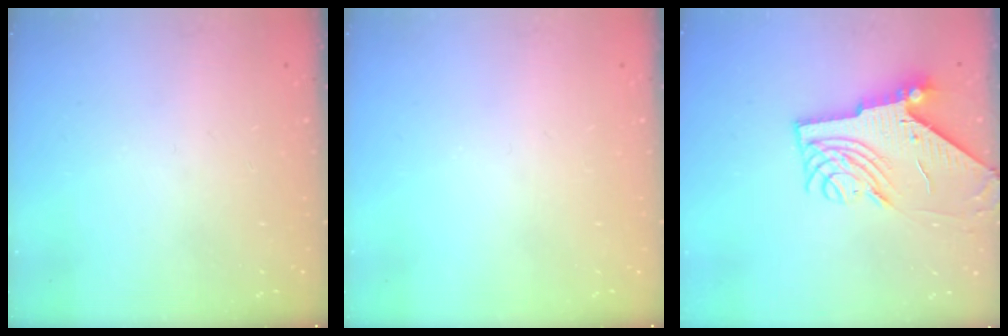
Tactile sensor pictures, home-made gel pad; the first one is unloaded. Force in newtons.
{"total": 0.0}
{"total": 9.2, "press": 9.1, "slide": 1.3}